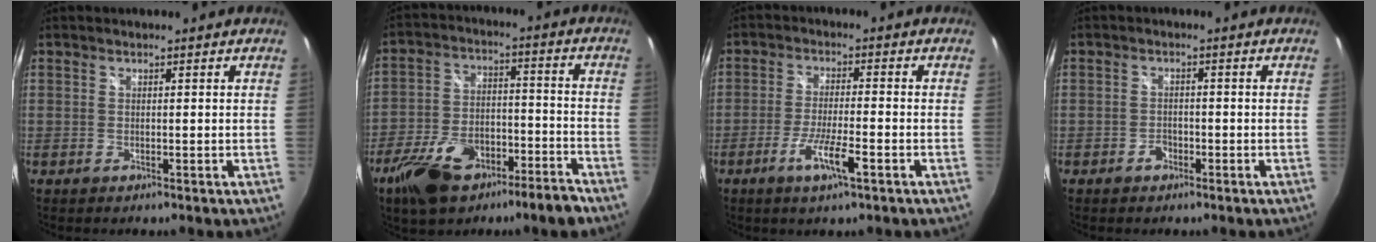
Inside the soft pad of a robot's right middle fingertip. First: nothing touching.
{"total": 14.9, "force": [-10.3, 5.8, 9.0], "torque": [-0.179, -0.002, -0.171]}
{"total": 7.0, "force": [-3.8, 0.6, 5.9], "torque": [-0.118, -0.012, -0.068]}
{"total": 2.1, "force": [-1.4, 1.4, 0.6], "torque": [-0.013, 0.002, -0.023]}